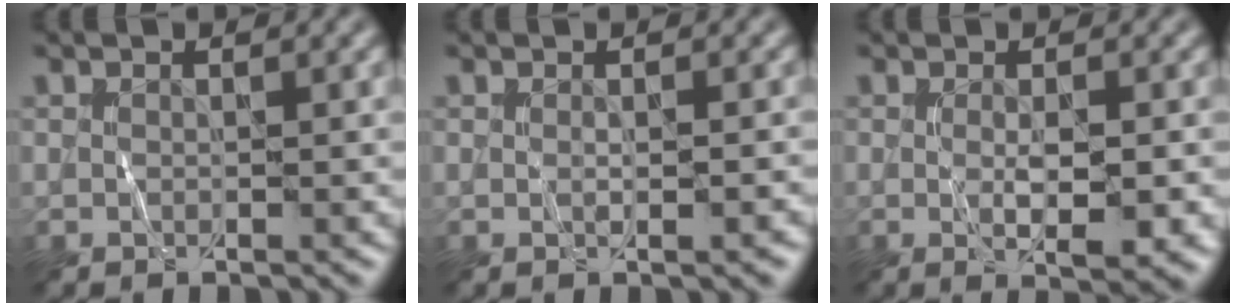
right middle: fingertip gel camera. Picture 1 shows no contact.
{"total": 1.3, "force": [-0.1, 0.3, 1.2], "torque": [-0.016, -0.004, 0.000]}
{"total": 3.3, "force": [-0.4, 0.8, 3.2], "torque": [-0.056, -0.010, -0.002]}